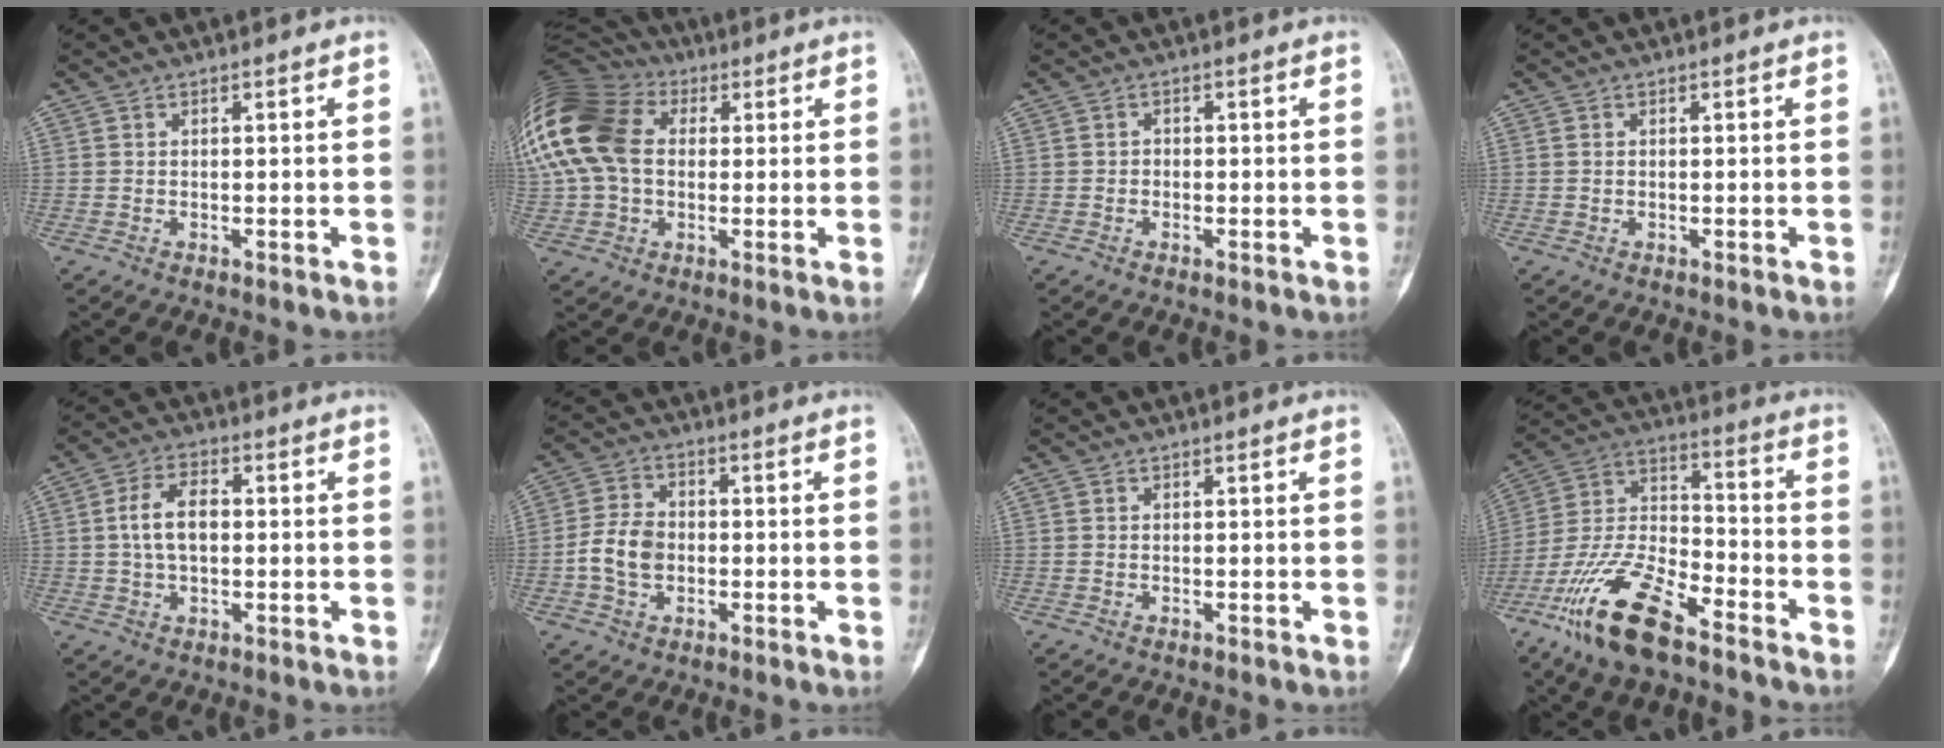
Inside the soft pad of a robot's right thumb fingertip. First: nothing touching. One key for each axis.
{"total": 24.6, "fx": 5.2, "fy": 17.6, "fz": 16.3, "tx": -0.388, "ty": 0.061, "tz": 0.099}
{"total": 0.6, "fx": -0.2, "fy": 0.5, "fz": 0.2, "tx": 0.006, "ty": 0.002, "tz": -0.007}
{"total": 0.0}
{"total": 7.3, "fx": 0.4, "fy": 4.2, "fz": 5.9, "tx": -0.104, "ty": 0.014, "tz": 0.004}
{"total": 7.3, "fx": -1.3, "fy": 5.4, "fz": 4.8, "tx": -0.084, "ty": 0.018, "tz": -0.030}
{"total": 0.0}
{"total": 17.8, "fx": -11.5, "fy": 6.3, "fz": 12.0, "tx": -0.241, "ty": 0.061, "tz": -0.218}